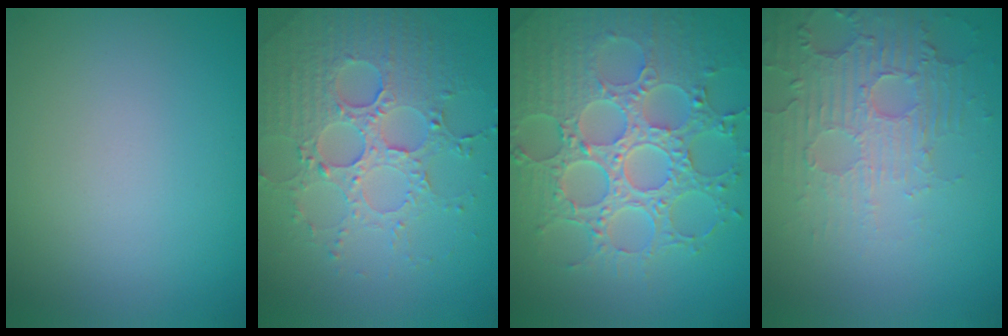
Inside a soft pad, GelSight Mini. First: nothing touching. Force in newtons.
{"total": 5.5, "press": 4.8, "slide": 2.7}
{"total": 8.9, "press": 6.6, "slide": 6.0}
{"total": 4.3, "press": 3.8, "slide": 2.0}